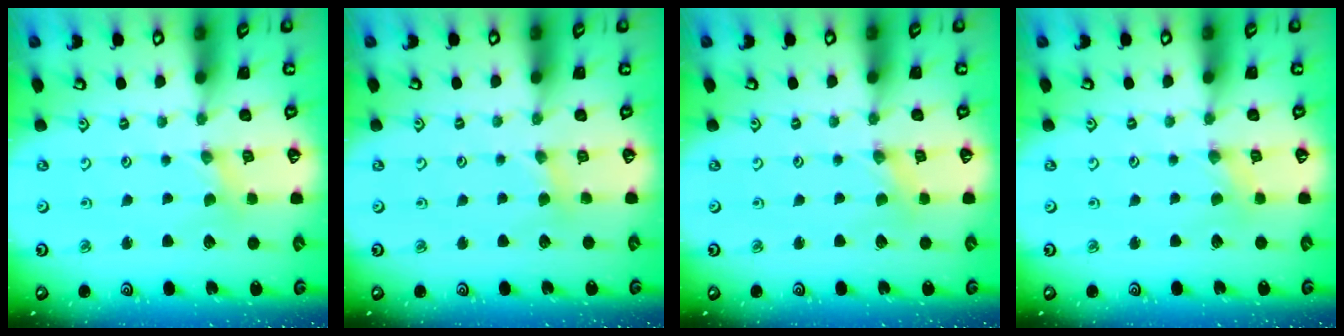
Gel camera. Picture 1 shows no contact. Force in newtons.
{"total": 2.5, "press": 2.5, "slide": 0.5}
{"total": 0.0}
{"total": 0.0}